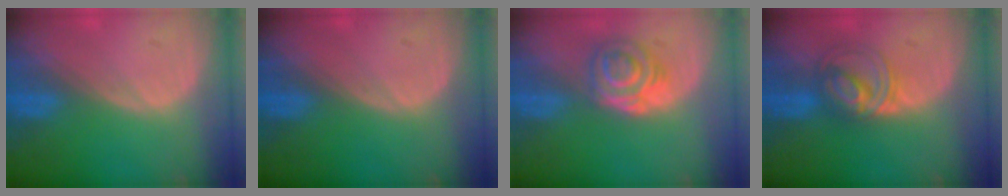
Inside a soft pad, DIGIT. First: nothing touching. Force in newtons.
{"total": 0.0}
{"total": 6.5, "press": 5.4, "slide": 3.7}
{"total": 5.6, "press": 5.6, "slide": 0.5}